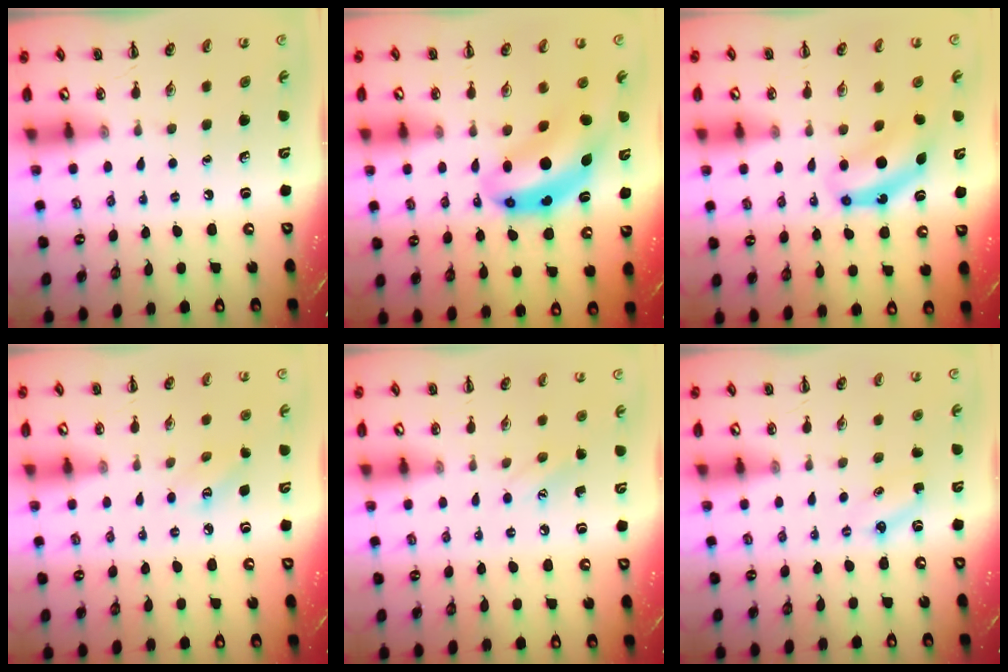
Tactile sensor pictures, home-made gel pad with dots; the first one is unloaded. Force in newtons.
{"total": 10.0, "press": 9.6, "slide": 2.6}
{"total": 6.9, "press": 6.9, "slide": 0.2}
{"total": 3.2, "press": 3.1, "slide": 0.8}
{"total": 7.0, "press": 6.8, "slide": 1.5}
{"total": 2.9, "press": 2.8, "slide": 0.9}